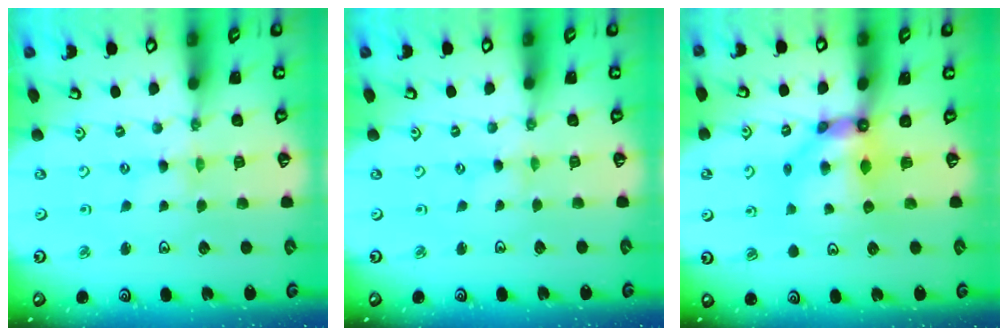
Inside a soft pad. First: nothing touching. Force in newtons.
{"total": 0.0}
{"total": 7.3, "press": 7.2, "slide": 0.7}